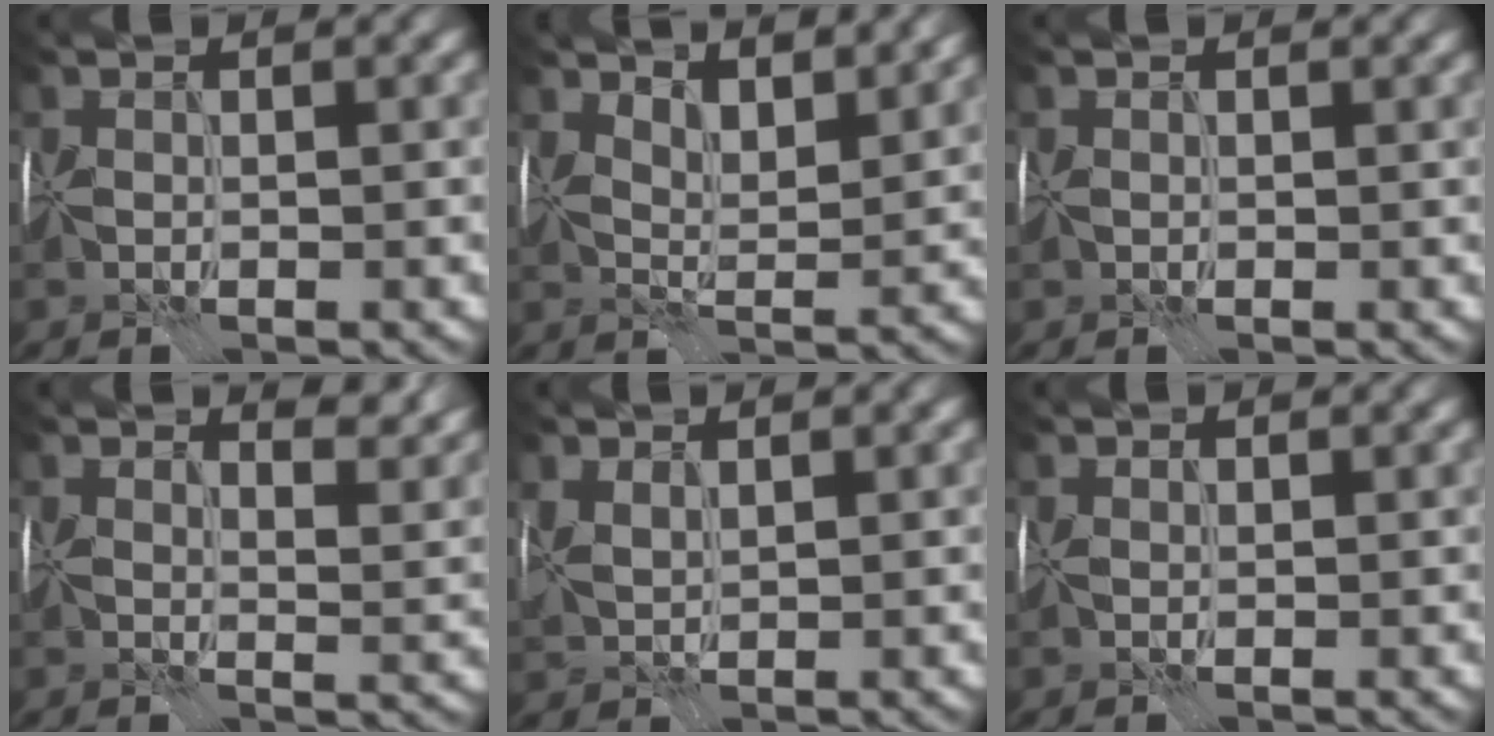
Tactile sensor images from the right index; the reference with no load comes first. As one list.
[{"total": 5.1, "force": [4.0, 1.6, 2.7], "torque": [-0.038, -0.001, 0.051]}, {"total": 0.9, "force": [0.5, 0.7, 0.2], "torque": [-0.007, 0.001, 0.011]}, {"total": 5.8, "force": [4.5, 2.0, 3.1], "torque": [-0.052, 0.001, 0.058]}, {"total": 2.2, "force": [1.3, 1.2, 1.3], "torque": [-0.036, 0.001, 0.031]}, {"total": 0.7, "force": [0.6, 0.4, 0.2], "torque": [-0.007, 0.002, 0.014]}]